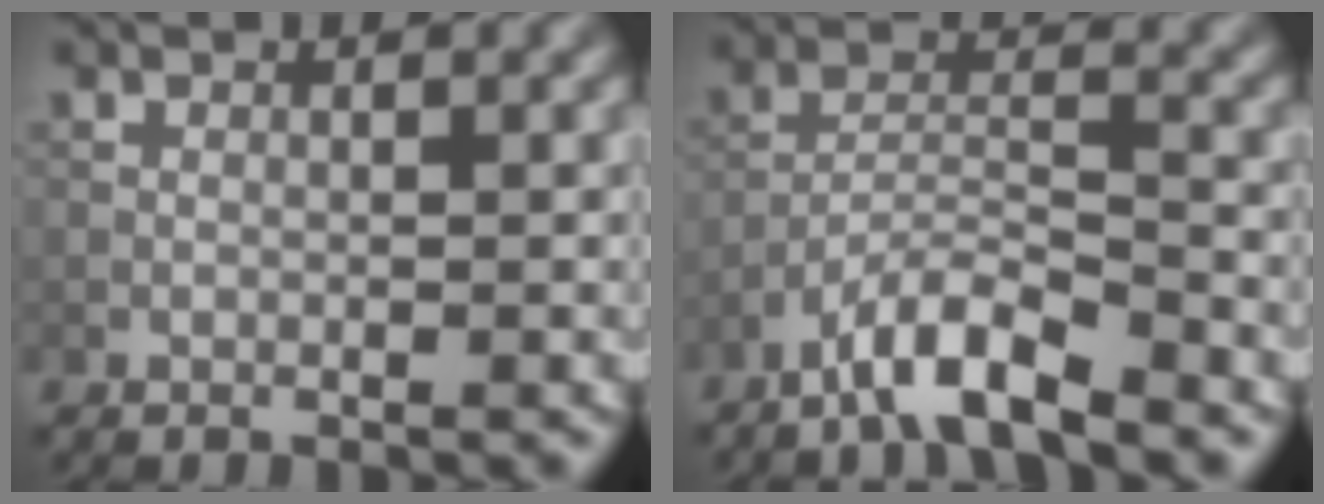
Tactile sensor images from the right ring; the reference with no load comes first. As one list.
[{"total": 4.9, "force": [-3.9, 0.7, 3.0], "torque": [-0.052, 0.006, -0.079]}]